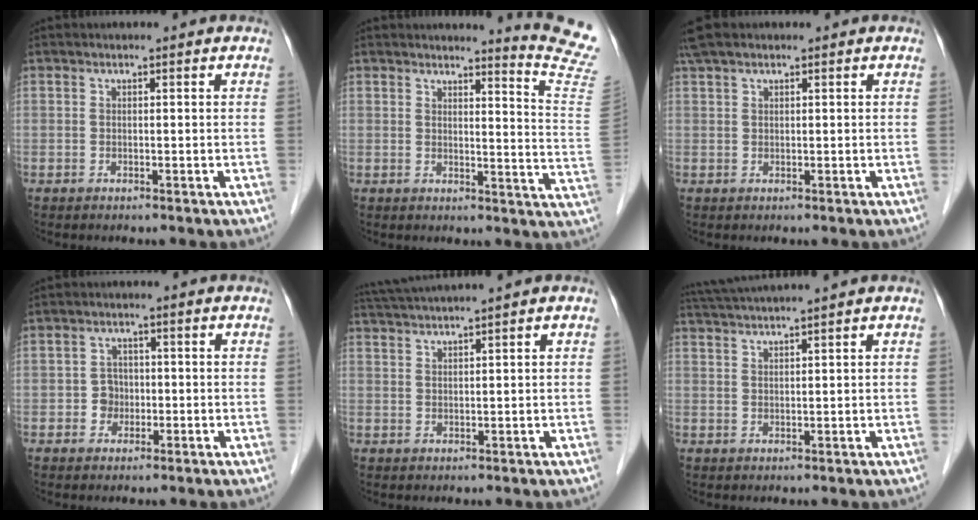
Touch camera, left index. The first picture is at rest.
{"total": 11.2, "force": [10.8, -2.3, 1.7], "torque": [-0.021, -0.126, 0.101]}
{"total": 2.7, "force": [1.9, 1.3, 1.4], "torque": [-0.035, 0.020, 0.040]}
{"total": 2.8, "force": [-0.8, 2.6, 0.8], "torque": [-0.010, 0.004, -0.013]}
{"total": 5.1, "force": [4.4, -1.6, 2.0], "torque": [-0.039, 0.013, 0.087]}
{"total": 6.1, "force": [5.4, -1.7, 2.3], "torque": [-0.038, 0.017, 0.099]}